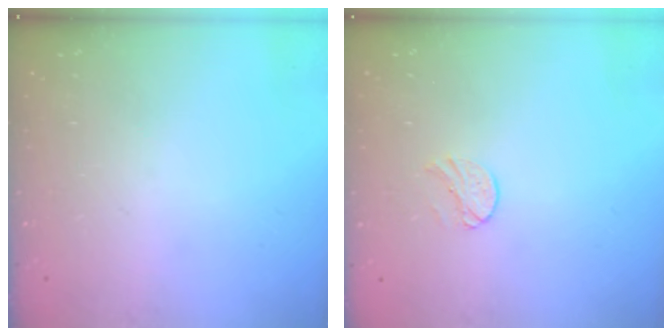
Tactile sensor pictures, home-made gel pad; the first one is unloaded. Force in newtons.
{"total": 5.8, "press": 5.8, "slide": 0.6}